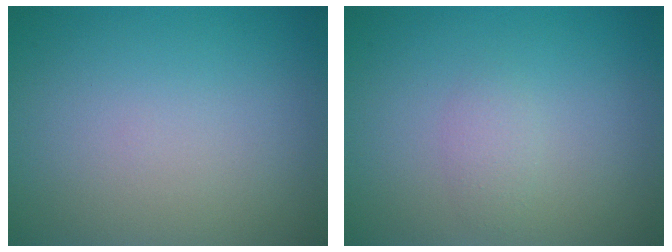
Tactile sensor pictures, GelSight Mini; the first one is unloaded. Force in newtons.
{"total": 1.2, "press": 1.2, "slide": 0.0}